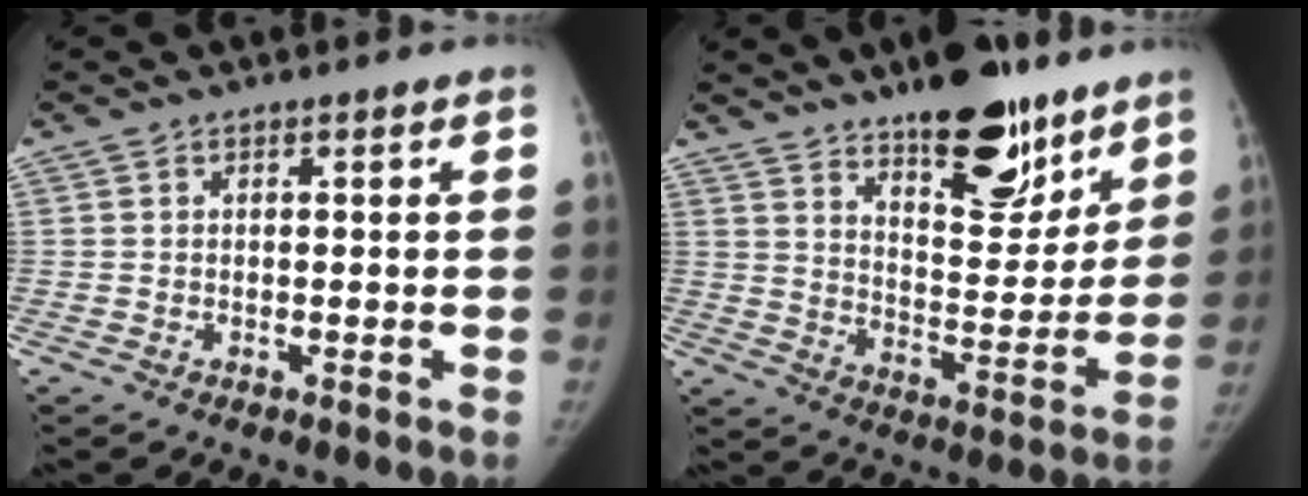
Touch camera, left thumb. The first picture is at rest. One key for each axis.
{"total": 19.3, "fx": 13.6, "fy": 7.5, "fz": 11.6, "tx": -0.117, "ty": -0.088, "tz": 0.210}